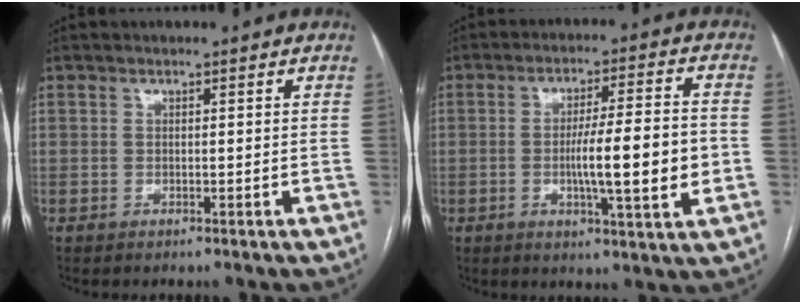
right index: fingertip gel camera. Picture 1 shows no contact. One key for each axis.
{"total": 11.8, "fx": -1.8, "fy": 0.8, "fz": 11.7, "tx": -0.187, "ty": -0.002, "tz": -0.031}